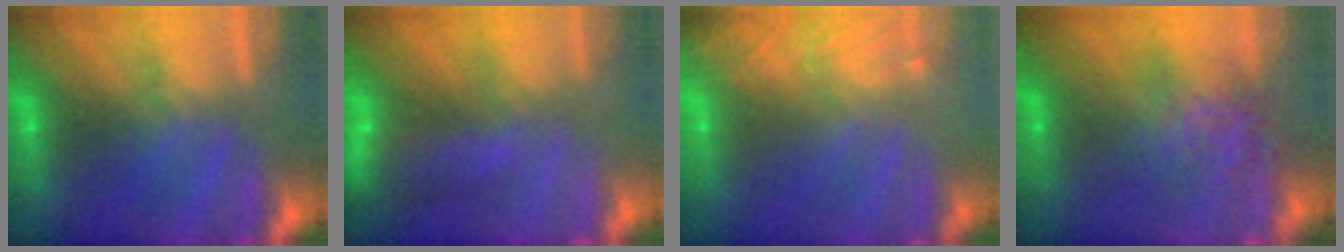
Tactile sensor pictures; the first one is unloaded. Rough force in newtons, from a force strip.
{"total": 6.8}
{"total": 8.4}
{"total": 7.6}